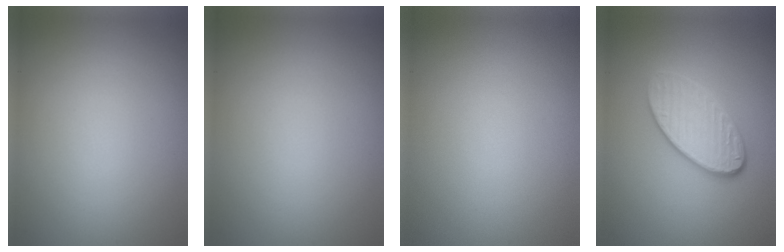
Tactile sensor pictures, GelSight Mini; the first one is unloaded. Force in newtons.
{"total": 0.0}
{"total": 0.0}
{"total": 4.1, "press": 3.3, "slide": 2.4}